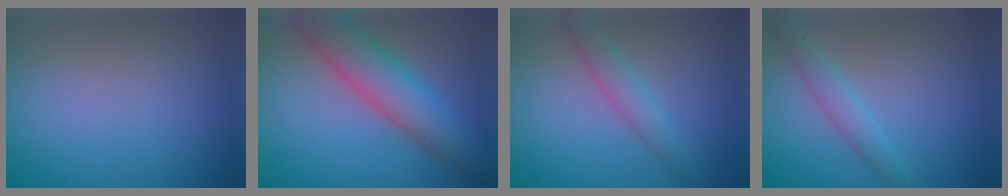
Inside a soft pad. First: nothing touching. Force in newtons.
{"total": 7.6, "press": 7.6, "slide": 0.3}
{"total": 2.3, "press": 2.3, "slide": 0.1}
{"total": 2.2, "press": 2.2, "slide": 0.1}